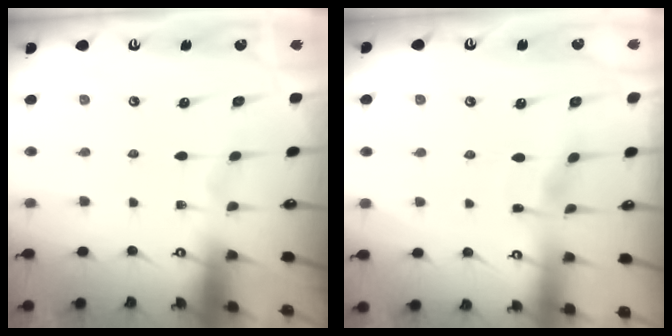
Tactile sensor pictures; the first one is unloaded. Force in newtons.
{"total": 2.7, "press": 2.7, "slide": 0.3}